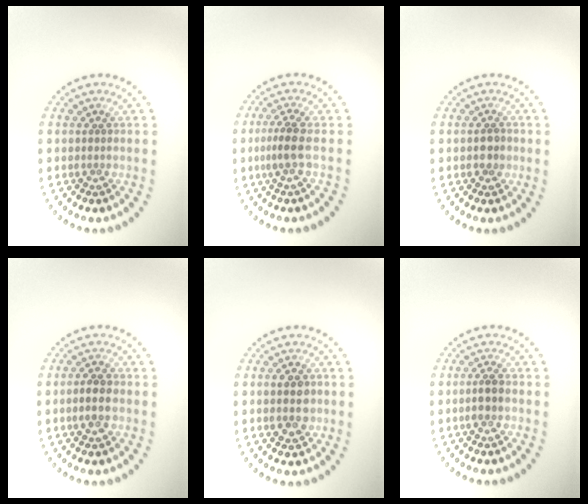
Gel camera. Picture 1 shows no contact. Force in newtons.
{"total": 2.2, "press": 1.7, "slide": 1.3}
{"total": 1.4, "press": 1.3, "slide": 0.3}
{"total": 2.1, "press": 2.0, "slide": 0.5}
{"total": 2.3, "press": 2.3, "slide": 0.0}
{"total": 1.6, "press": 1.4, "slide": 0.8}